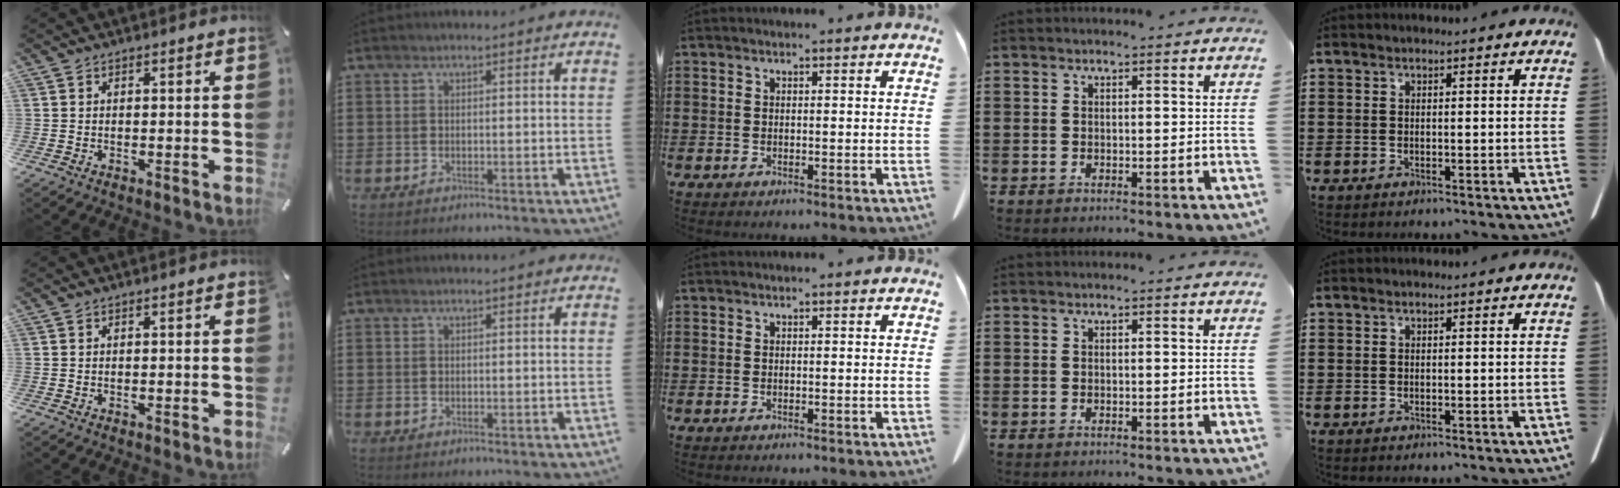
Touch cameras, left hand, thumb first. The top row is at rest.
{}